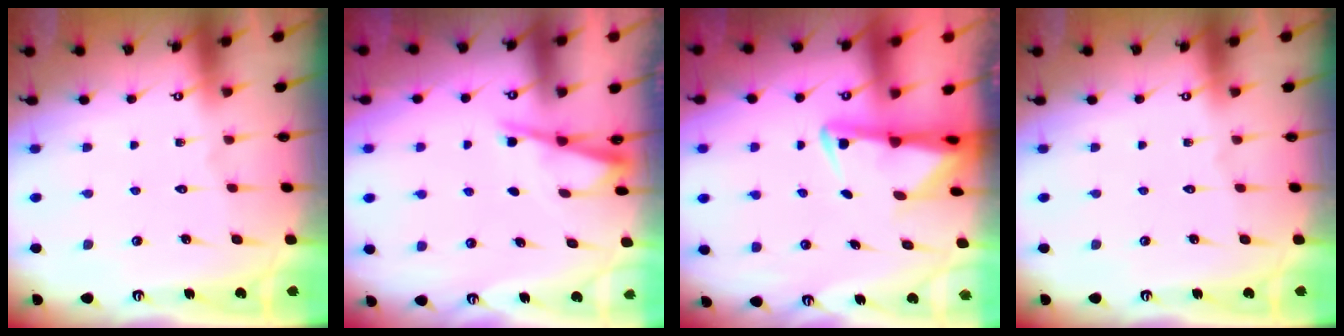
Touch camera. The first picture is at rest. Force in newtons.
{"total": 2.5, "press": 2.4, "slide": 0.3}
{"total": 3.2, "press": 3.1, "slide": 0.6}
{"total": 0.0}